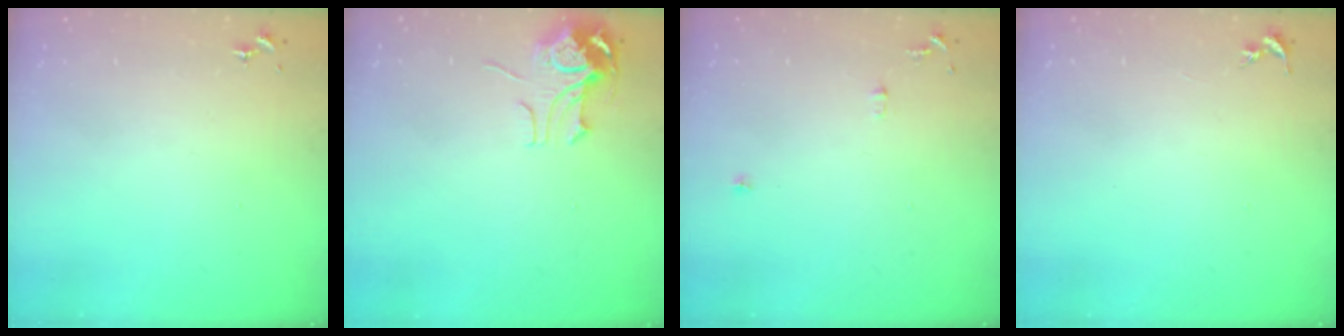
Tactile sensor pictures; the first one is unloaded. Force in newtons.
{"total": 8.3, "press": 8.3, "slide": 0.8}
{"total": 6.1, "press": 6.1, "slide": 0.7}
{"total": 0.0}